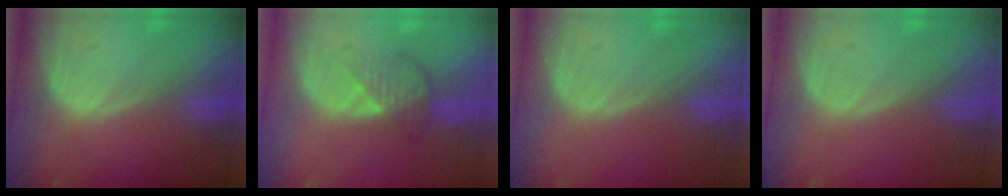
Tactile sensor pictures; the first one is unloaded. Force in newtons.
{"total": 3.7, "press": 3.6, "slide": 0.2}
{"total": 0.0}
{"total": 0.0}